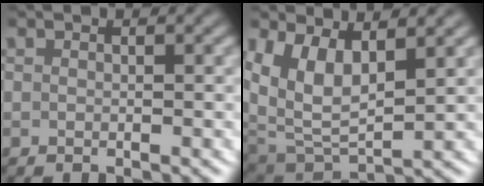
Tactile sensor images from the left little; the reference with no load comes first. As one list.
[{"total": 9.6, "force": [1.6, 7.4, 5.8], "torque": [-0.149, -0.025, 0.032]}]